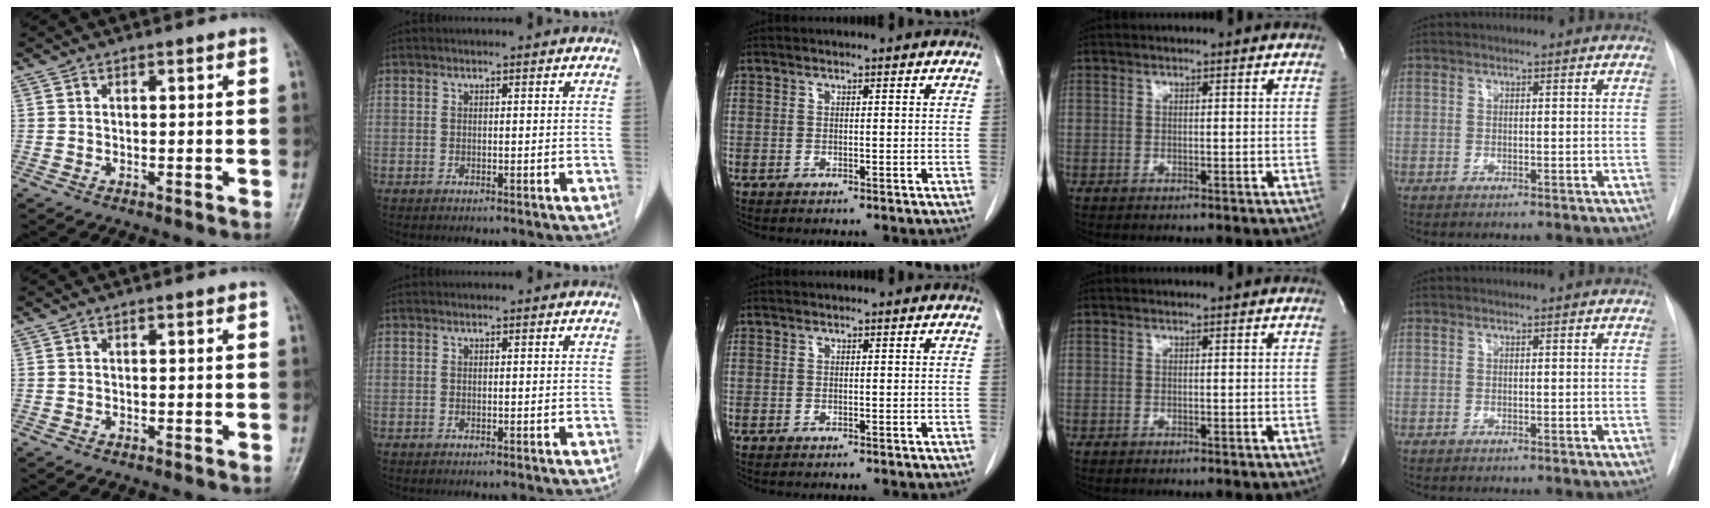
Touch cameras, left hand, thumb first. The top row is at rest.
{}